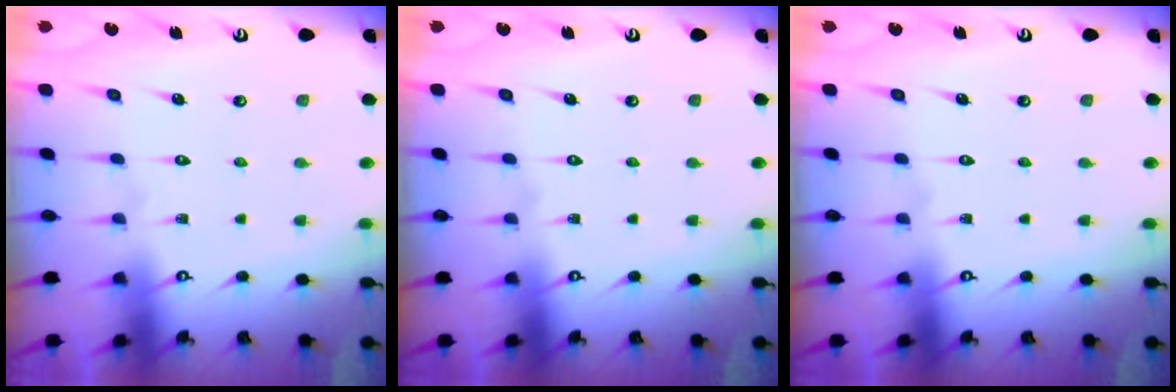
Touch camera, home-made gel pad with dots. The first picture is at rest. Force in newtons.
{"total": 0.0}
{"total": 0.0}